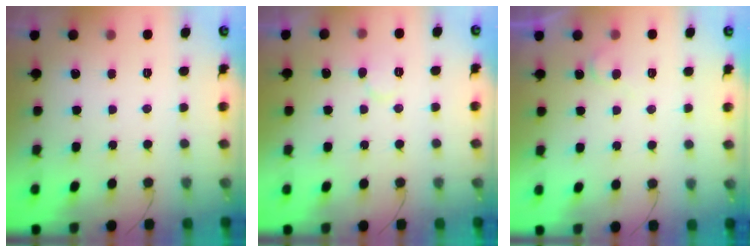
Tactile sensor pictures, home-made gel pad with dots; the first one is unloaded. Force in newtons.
{"total": 6.3, "press": 6.3, "slide": 0.5}
{"total": 4.4, "press": 4.4, "slide": 0.4}